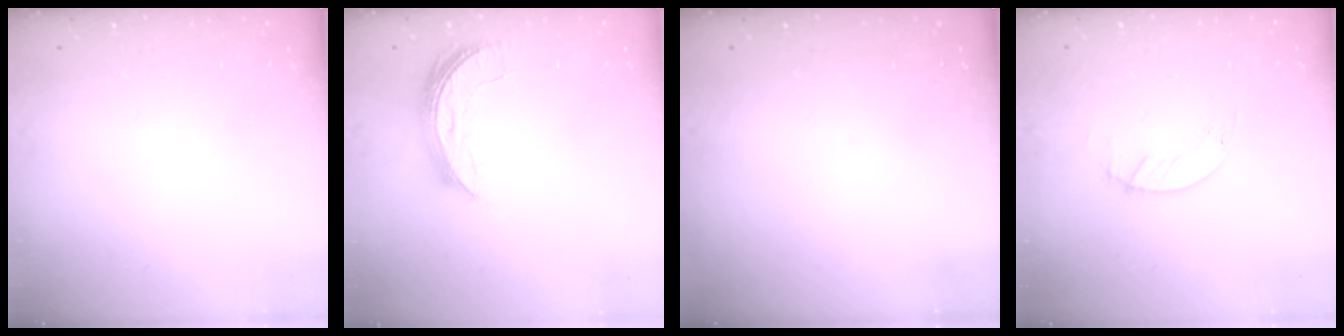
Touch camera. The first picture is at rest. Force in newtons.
{"total": 6.7, "press": 6.7, "slide": 0.4}
{"total": 0.0}
{"total": 1.3, "press": 1.2, "slide": 0.1}